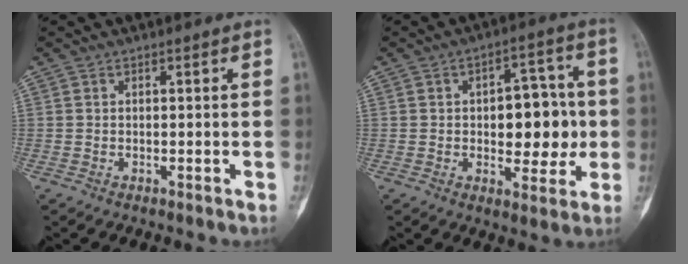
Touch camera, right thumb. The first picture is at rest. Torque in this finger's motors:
{"motor_torque": [-0.25, 1.35, 0.08, -0.03, 0.04]}